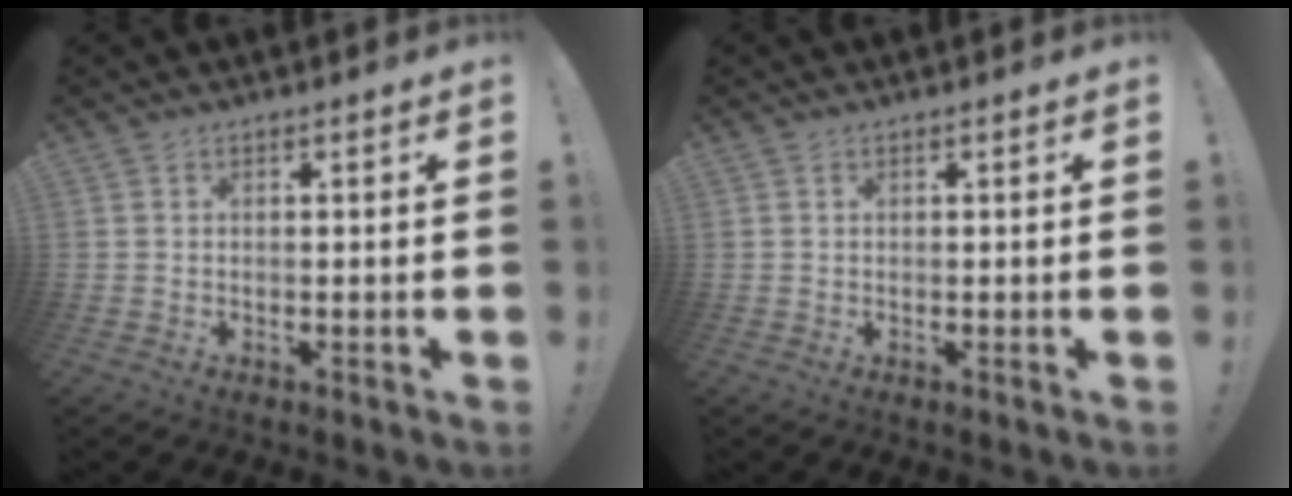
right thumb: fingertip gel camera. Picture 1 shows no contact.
{"total": 0.0}